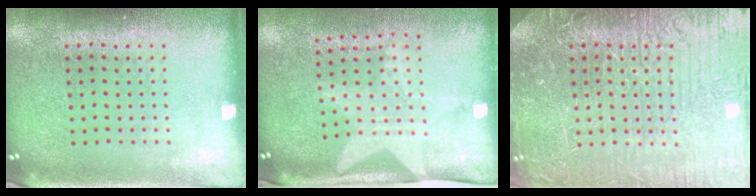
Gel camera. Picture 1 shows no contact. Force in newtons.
{"total": 1.7, "press": 1.5, "slide": 0.7}
{"total": 7.6, "press": 7.5, "slide": 0.9}